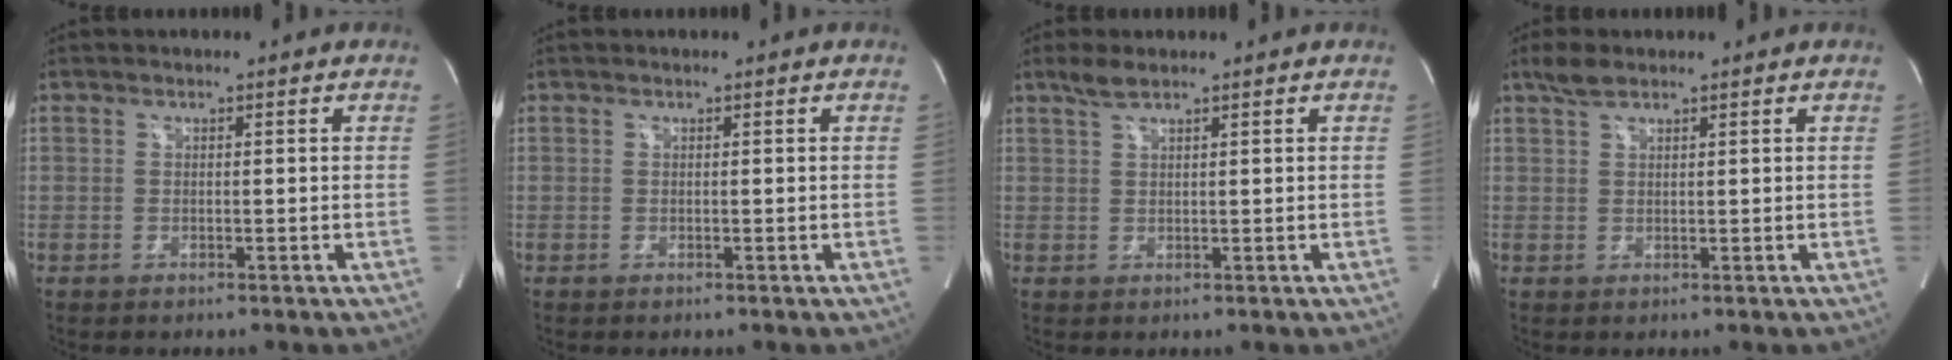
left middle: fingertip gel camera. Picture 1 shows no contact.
{"total": 0.0}
{"total": 2.3, "force": [1.8, 0.2, 1.3], "torque": [-0.036, 0.005, 0.040]}
{"total": 2.5, "force": [2.0, 0.8, 1.3], "torque": [-0.035, 0.009, 0.043]}